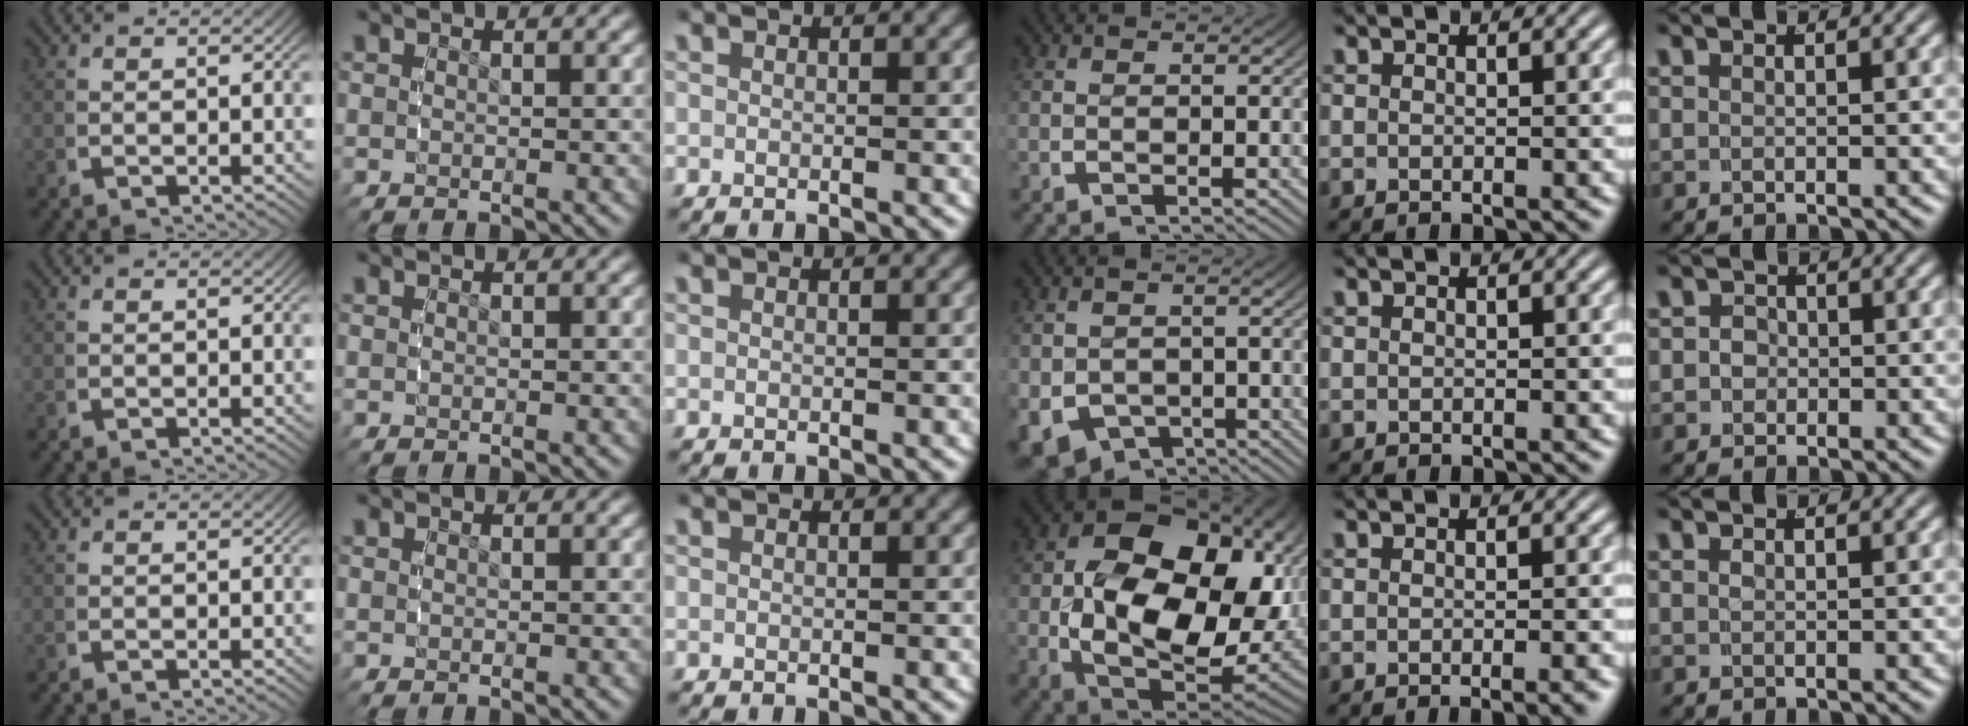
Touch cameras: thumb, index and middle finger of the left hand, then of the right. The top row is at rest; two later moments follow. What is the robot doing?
{"motion": "grasp_and_lifting", "object": "ethernet cable"}